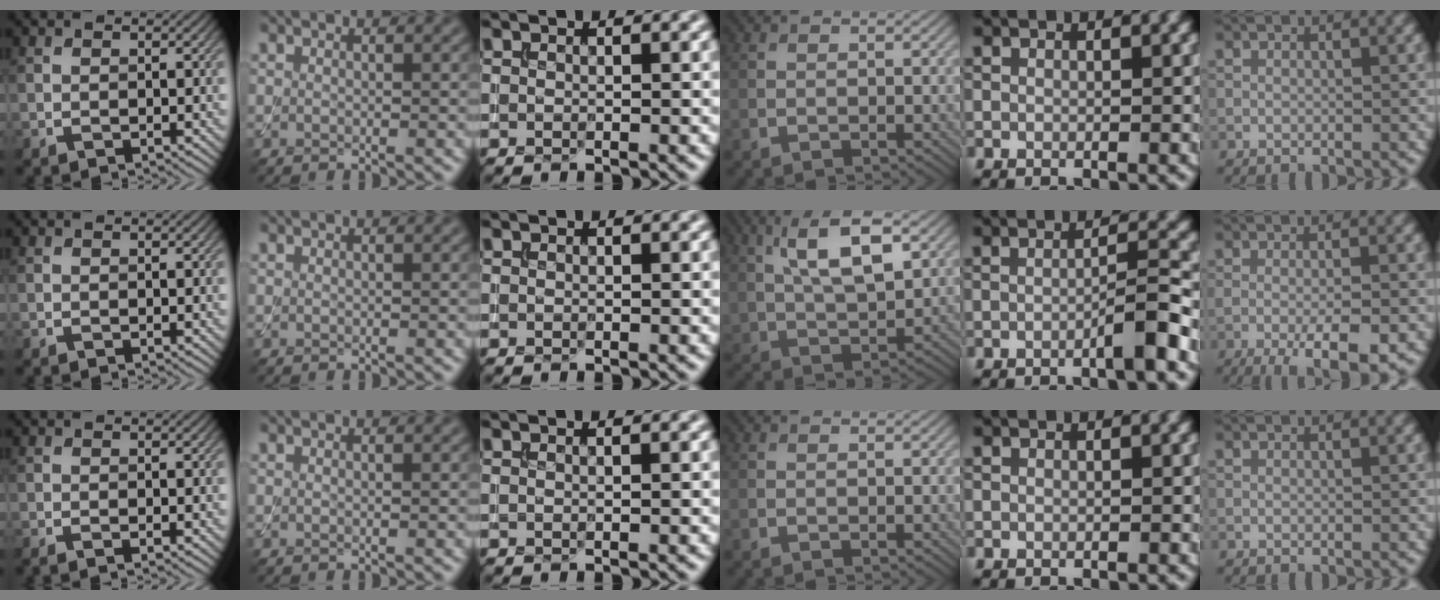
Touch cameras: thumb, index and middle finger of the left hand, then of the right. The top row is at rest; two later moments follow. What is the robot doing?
{"motion": "assemble", "object": "toy tower of hanoi"}